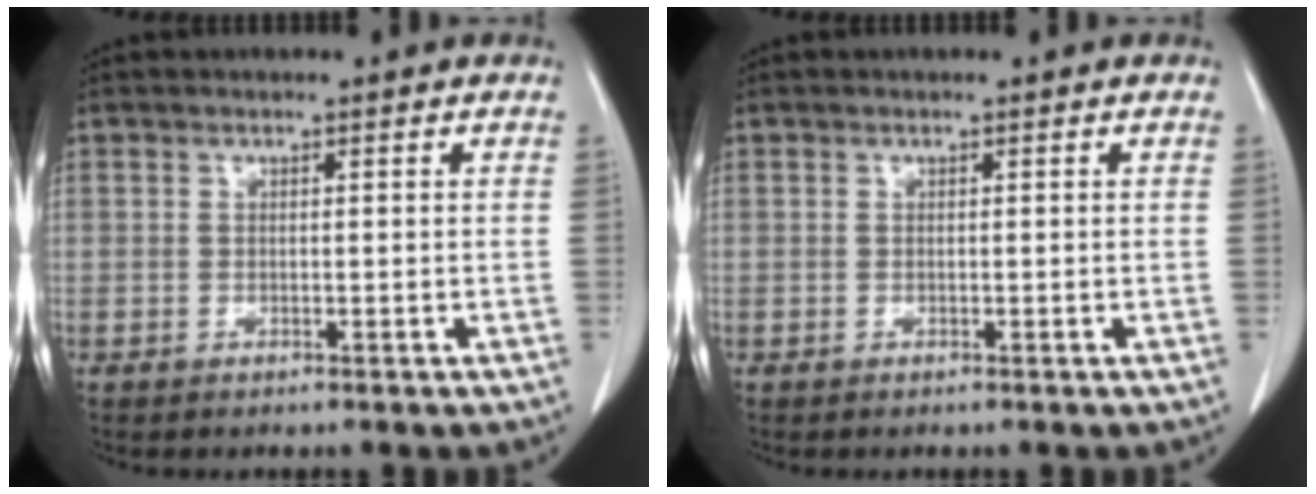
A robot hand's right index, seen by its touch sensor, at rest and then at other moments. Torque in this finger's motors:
{"motor_torque": [0.00, 0.00, 0.00, 0.00]}